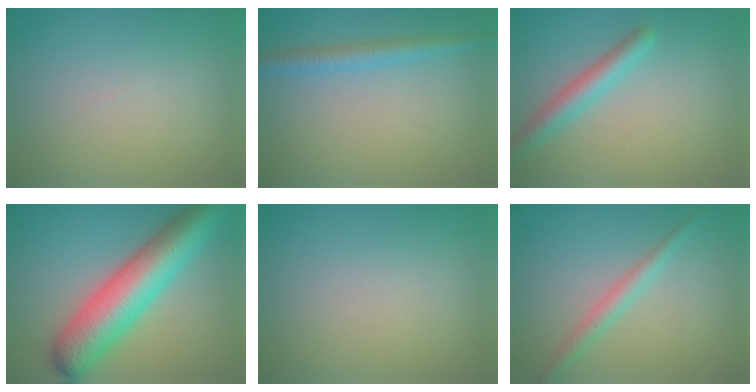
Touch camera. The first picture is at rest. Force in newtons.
{"total": 2.4, "press": 2.4, "slide": 0.1}
{"total": 2.9, "press": 2.9, "slide": 0.1}
{"total": 10.1, "press": 10.1, "slide": 0.4}
{"total": 0.0}
{"total": 2.1, "press": 2.1, "slide": 0.0}